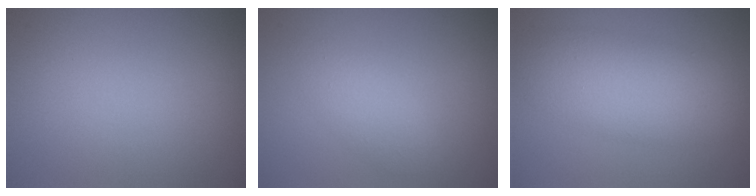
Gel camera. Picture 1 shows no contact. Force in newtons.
{"total": 2.0, "press": 2.0, "slide": 0.2}
{"total": 5.7, "press": 5.7, "slide": 0.1}